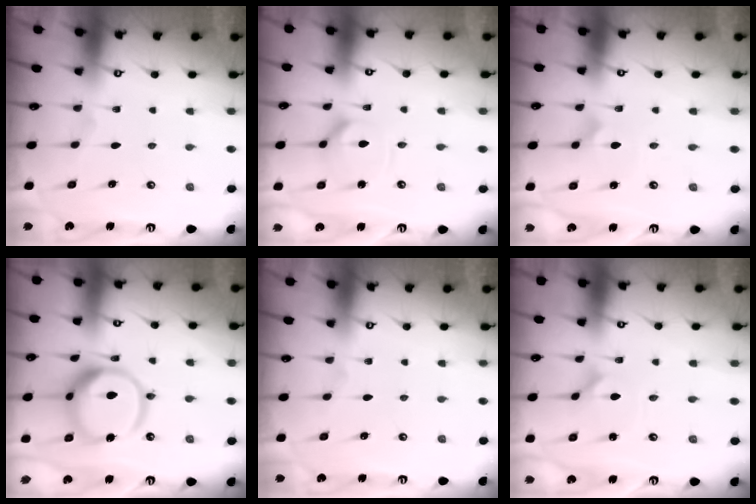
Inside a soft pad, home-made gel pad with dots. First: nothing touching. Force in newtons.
{"total": 8.0, "press": 8.0, "slide": 0.7}
{"total": 2.8, "press": 2.8, "slide": 0.2}
{"total": 15.4, "press": 15.4, "slide": 1.5}
{"total": 0.0}
{"total": 1.3, "press": 1.3, "slide": 0.1}